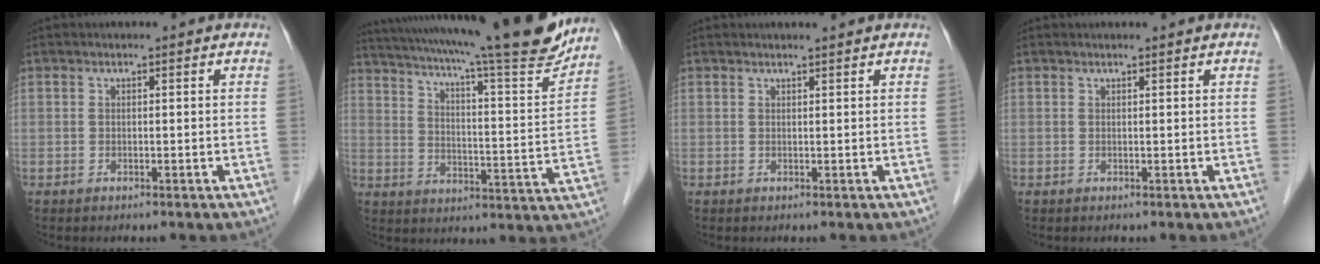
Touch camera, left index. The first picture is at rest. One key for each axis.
{"total": 24.8, "fx": 21.1, "fy": 0.7, "fz": 13.1, "tx": -0.219, "ty": -0.029, "tz": 0.286}
{"total": 1.1, "fx": 1.0, "fy": -0.3, "fz": 0.3, "tx": -0.009, "ty": 0.001, "tz": 0.019}
{"total": 0.5, "fx": 0.5, "fy": -0.1, "fz": 0.2, "tx": -0.008, "ty": 0.000, "tz": 0.013}